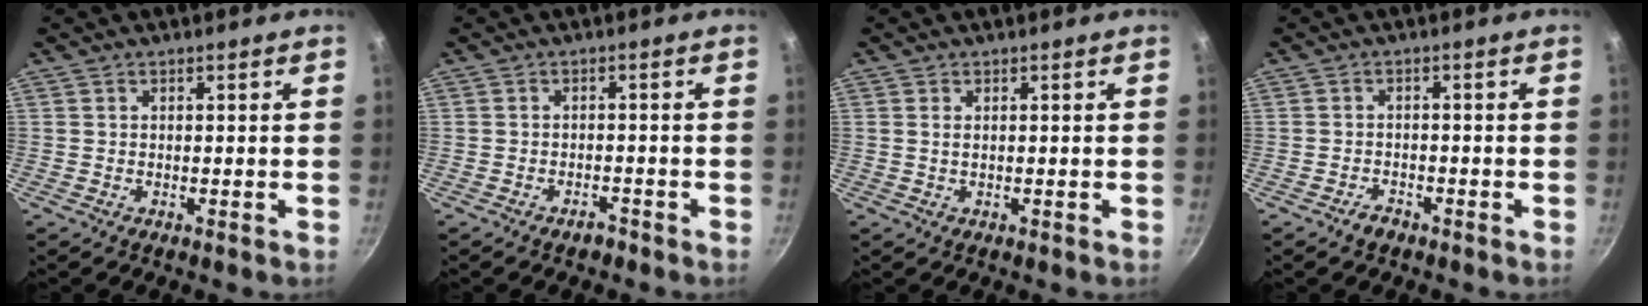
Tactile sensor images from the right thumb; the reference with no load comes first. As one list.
[{"total": 1.8, "force": [-1.5, 0.8, 0.6], "torque": [-0.001, 0.019, -0.016]}, {"total": 1.0, "force": [0.2, 0.5, 0.9], "torque": [-0.017, 0.001, 0.003]}, {"total": 2.0, "force": [-1.6, 1.1, 0.7], "torque": [-0.006, 0.019, -0.024]}]